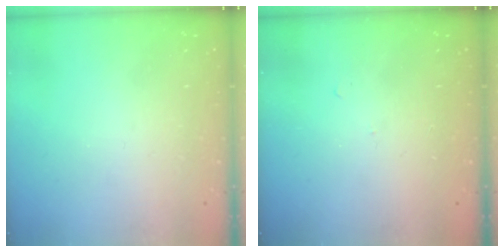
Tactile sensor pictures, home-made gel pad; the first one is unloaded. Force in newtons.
{"total": 4.6, "press": 4.6, "slide": 0.6}